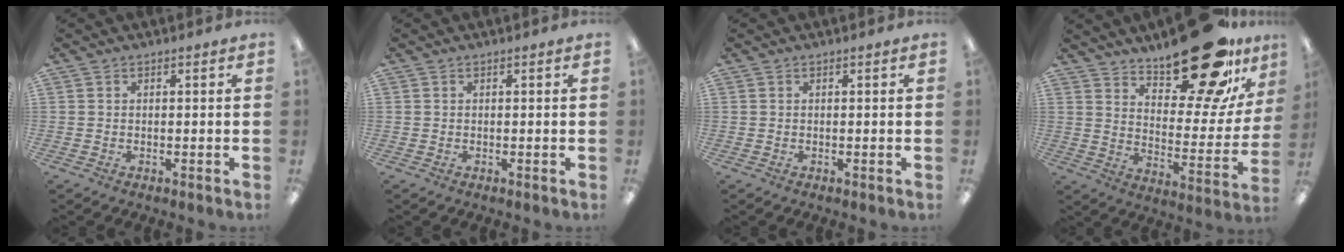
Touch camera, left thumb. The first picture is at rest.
{"total": 0.0}
{"total": 0.0}
{"total": 24.7, "force": [18.5, 8.8, 13.8], "torque": [-0.174, -0.125, 0.301]}